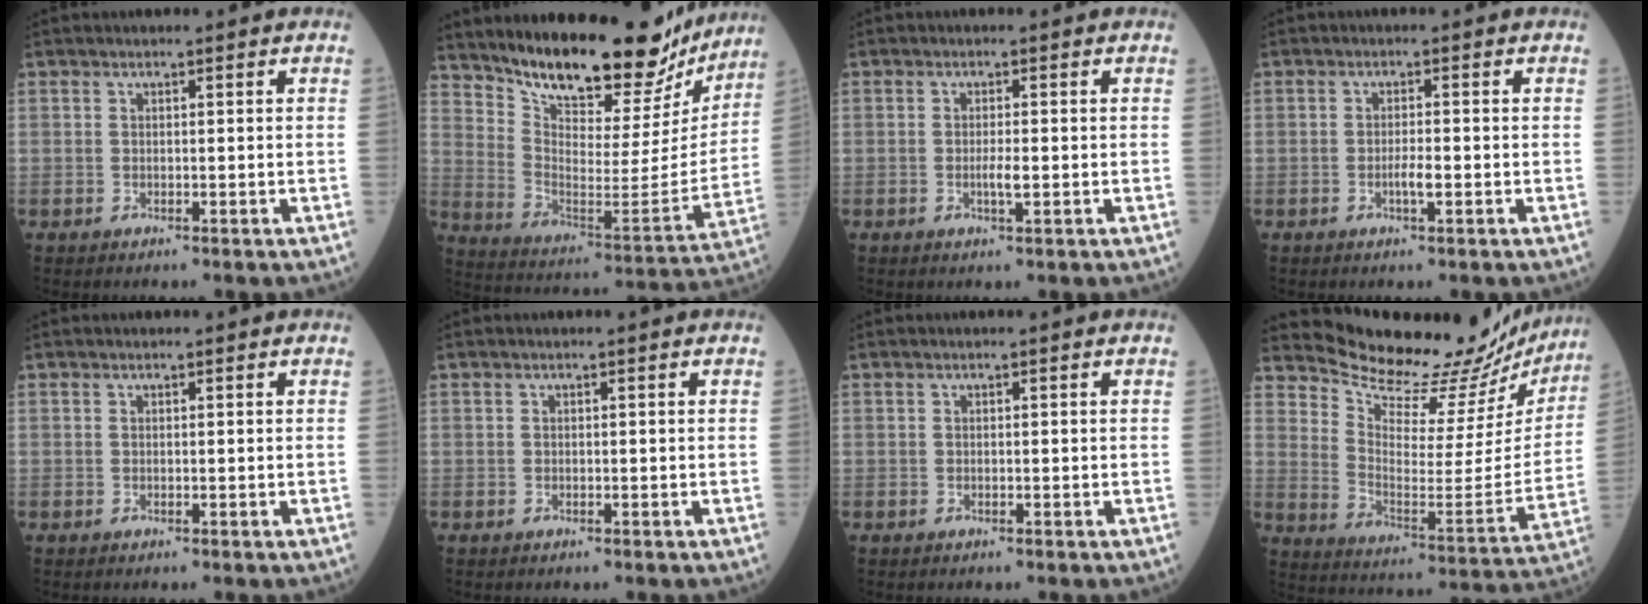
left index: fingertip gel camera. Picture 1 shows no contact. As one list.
[{"total": 22.4, "force": [19.5, 6.3, 9.1], "torque": [-0.137, -0.036, 0.283]}, {"total": 1.6, "force": [-0.4, 0.2, 1.5], "torque": [-0.024, -0.003, -0.005]}, {"total": 1.8, "force": [-0.7, 0.2, 1.6], "torque": [-0.025, -0.001, -0.012]}, {"total": 0.0}, {"total": 0.0}, {"total": 0.0}, {"total": 23.2, "force": [22.1, 4.7, 5.0], "torque": [-0.075, -0.092, 0.288]}]